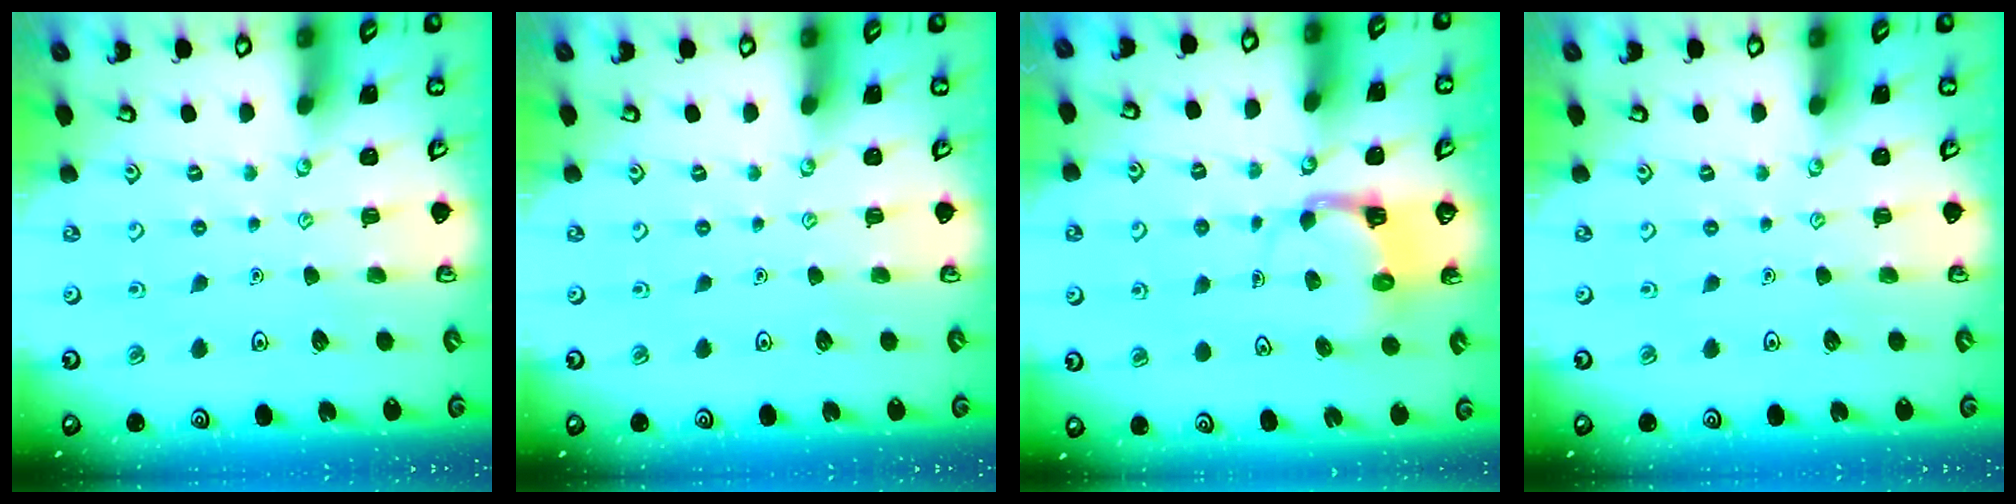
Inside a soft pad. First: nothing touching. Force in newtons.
{"total": 0.0}
{"total": 4.4, "press": 4.4, "slide": 0.3}
{"total": 0.0}